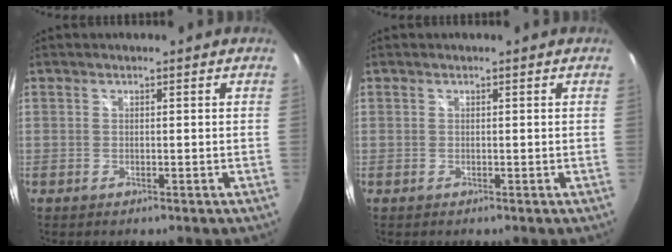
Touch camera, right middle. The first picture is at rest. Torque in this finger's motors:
{"motor_torque": [-0.01, -0.15, 0.02, -0.01]}